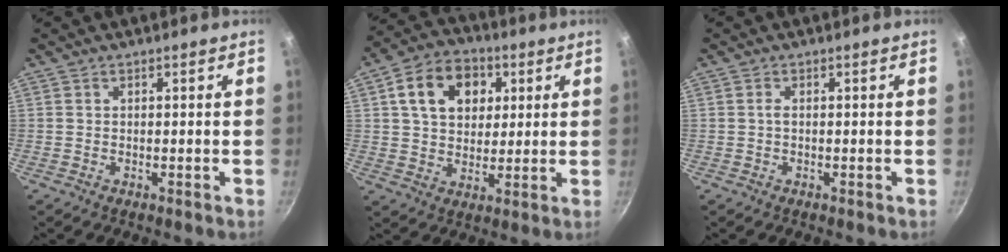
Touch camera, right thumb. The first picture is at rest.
{"total": 13.1, "force": [4.1, 9.7, 7.7], "torque": [-0.102, 0.005, 0.059]}
{"total": 0.7, "force": [-0.1, 0.3, 0.7], "torque": [-0.015, 0.002, -0.002]}